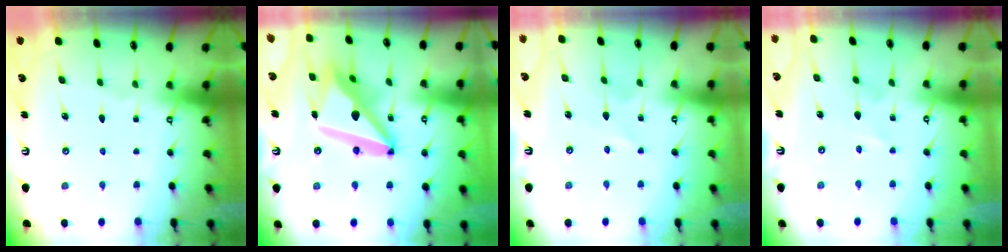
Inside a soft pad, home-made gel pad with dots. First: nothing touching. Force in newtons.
{"total": 20.0, "press": 19.9, "slide": 2.5}
{"total": 2.1, "press": 2.1, "slide": 0.2}
{"total": 0.8, "press": 0.8, "slide": 0.2}